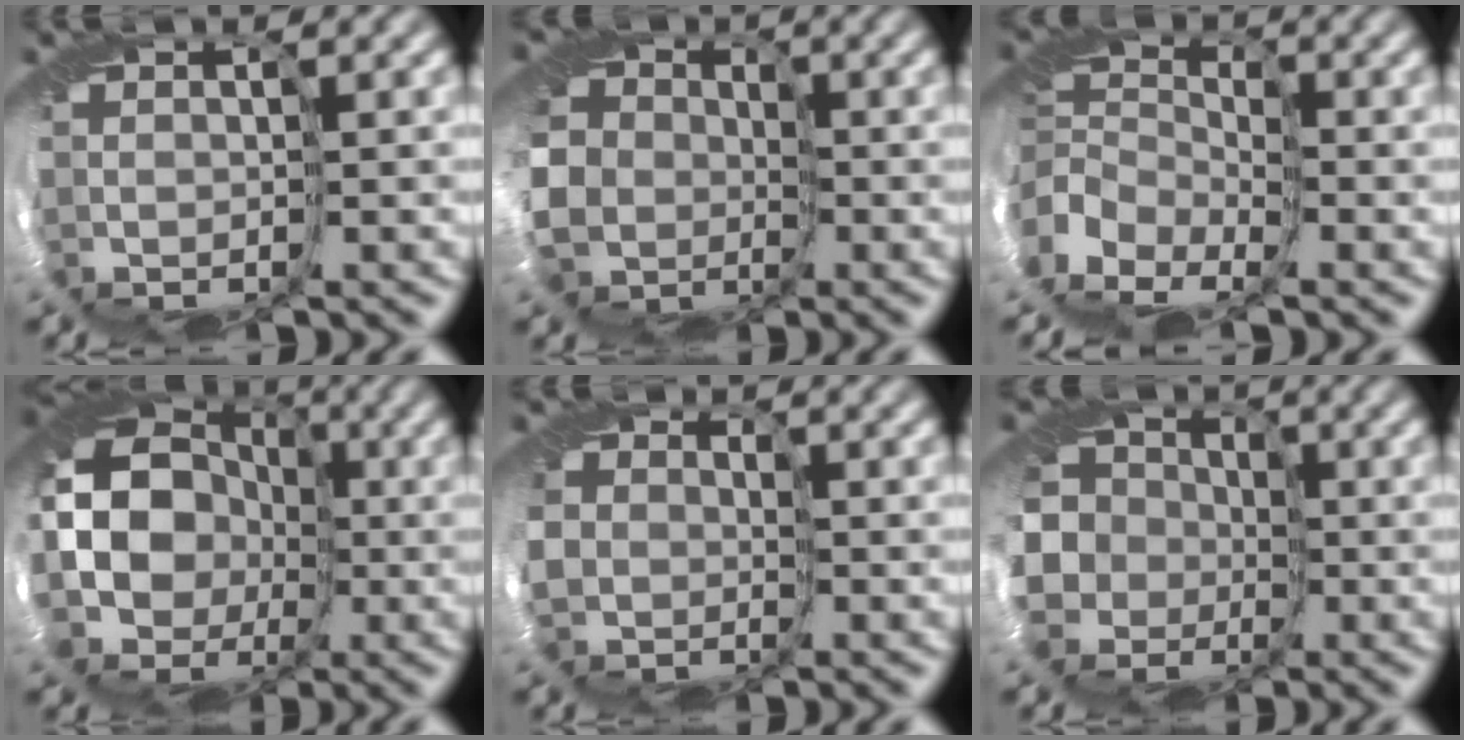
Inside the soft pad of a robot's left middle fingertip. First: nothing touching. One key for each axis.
{"total": 9.2, "fx": -1.4, "fy": 7.9, "fz": 4.5, "tx": -0.092, "ty": -0.032, "tz": -0.069}
{"total": 6.3, "fx": -5.1, "fy": 3.2, "fz": 1.8, "tx": -0.015, "ty": -0.019, "tz": -0.105}
{"total": 16.9, "fx": -3.2, "fy": 15.5, "fz": 6.2, "tx": -0.131, "ty": -0.010, "tz": -0.109}
{"total": 2.6, "fx": -0.9, "fy": 2.4, "fz": 0.3, "tx": -0.003, "ty": -0.017, "tz": -0.030}
{"total": 8.5, "fx": -2.4, "fy": 7.5, "fz": 3.3, "tx": -0.078, "ty": 0.001, "tz": -0.089}